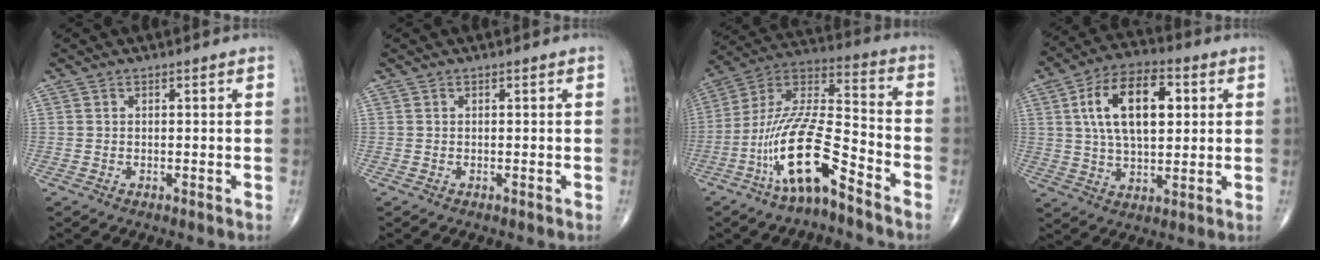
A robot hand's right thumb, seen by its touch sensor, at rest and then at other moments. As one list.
[{"total": 0.0}, {"total": 16.6, "force": [-9.1, 4.5, 13.2], "torque": [-0.264, 0.073, -0.172]}, {"total": 15.9, "force": [3.8, 8.4, 12.9], "torque": [-0.210, 0.007, 0.064]}]